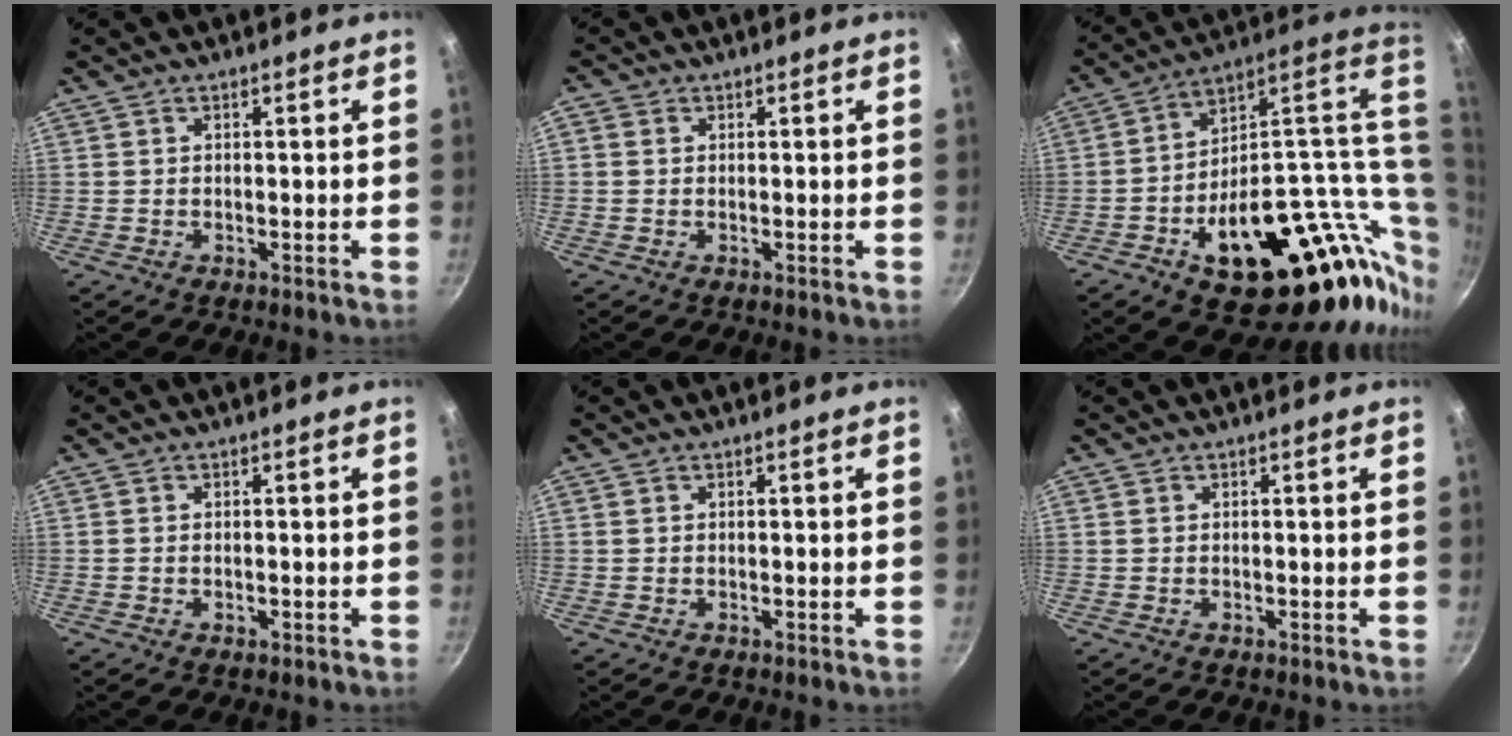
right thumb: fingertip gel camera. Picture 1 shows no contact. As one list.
[{"total": 1.1, "force": [0.1, 0.8, 0.7], "torque": [-0.021, 0.005, -0.002]}, {"total": 33.6, "force": [5.4, 17.4, 28.2], "torque": [-0.386, -0.003, 0.107]}, {"total": 0.7, "force": [-0.3, 0.3, 0.5], "torque": [-0.009, 0.002, -0.004]}, {"total": 0.0}, {"total": 0.0}]